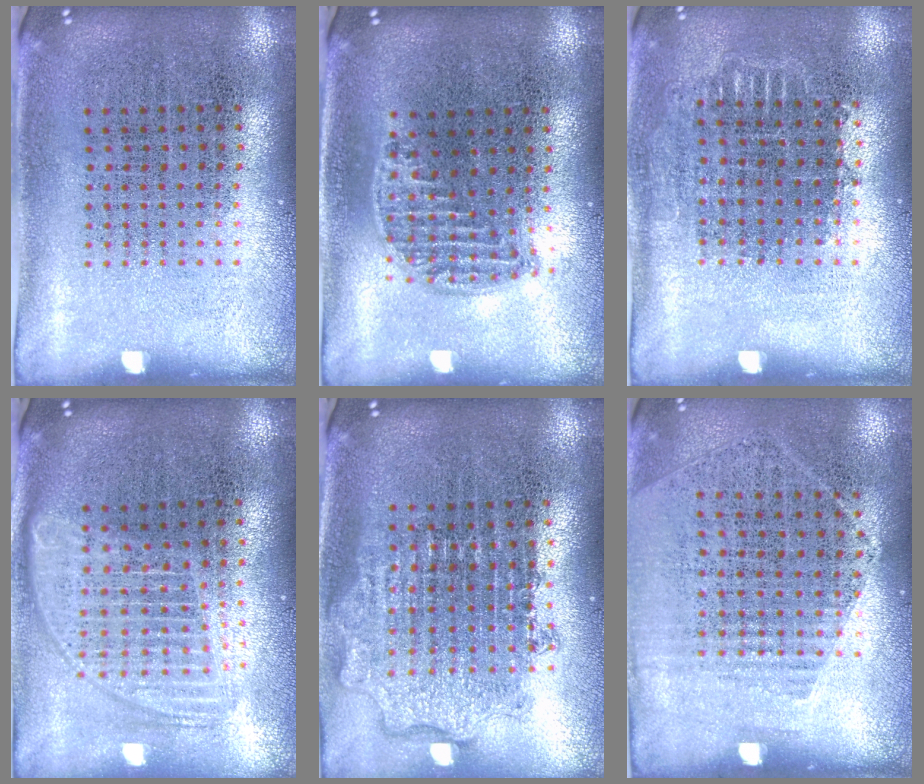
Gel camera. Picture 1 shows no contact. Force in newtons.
{"total": 1.2, "press": 1.1, "slide": 0.5}
{"total": 0.7, "press": 0.7, "slide": 0.4}
{"total": 1.8, "press": 1.5, "slide": 1.0}
{"total": 1.8, "press": 1.5, "slide": 1.1}
{"total": 1.3, "press": 1.0, "slide": 0.8}